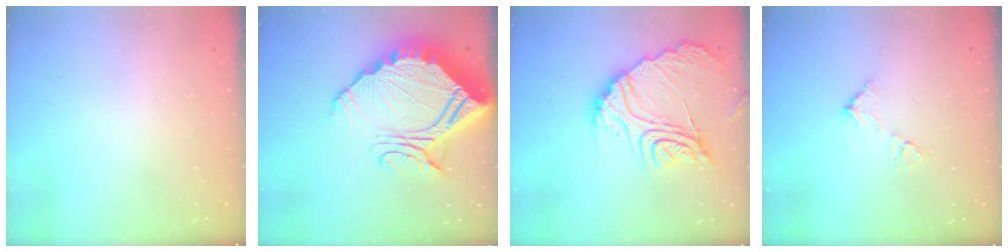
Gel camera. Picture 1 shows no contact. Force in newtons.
{"total": 25.8, "press": 25.7, "slide": 2.2}
{"total": 18.5, "press": 18.4, "slide": 1.9}
{"total": 6.8, "press": 6.8, "slide": 0.3}